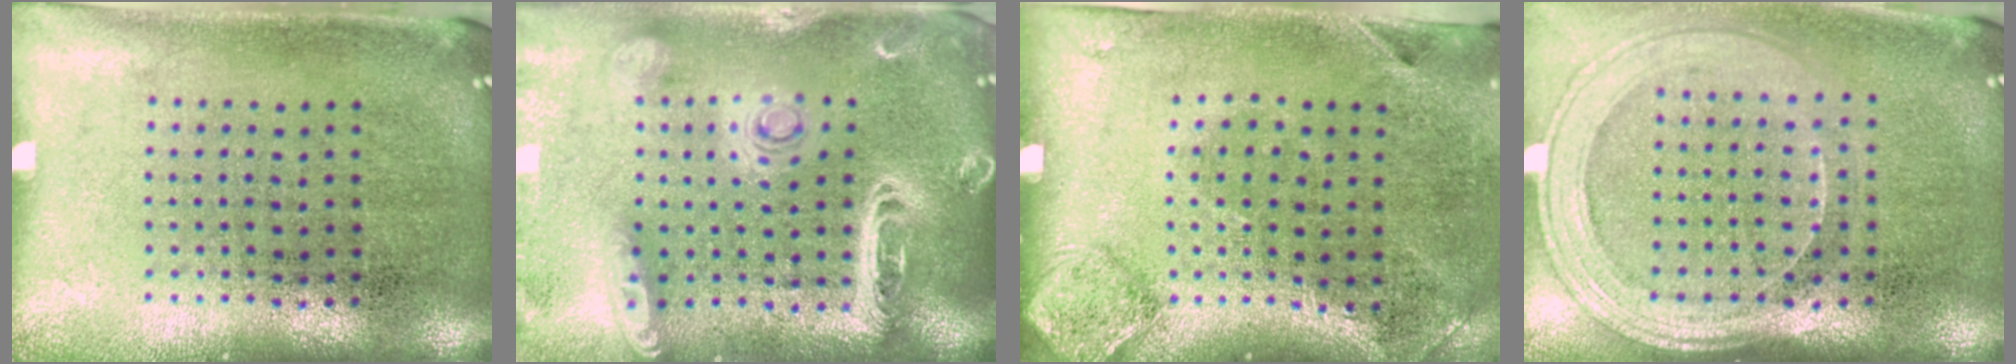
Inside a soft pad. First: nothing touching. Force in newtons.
{"total": 3.0, "press": 2.5, "slide": 1.5}
{"total": 2.0, "press": 1.1, "slide": 1.7}
{"total": 1.8, "press": 1.6, "slide": 0.7}